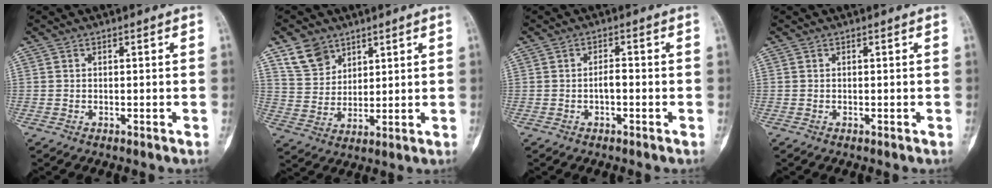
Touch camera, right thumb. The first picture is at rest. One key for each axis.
{"total": 7.8, "fx": 5.1, "fy": 5.4, "fz": 2.4, "tx": -0.022, "ty": -0.025, "tz": 0.107}
{"total": 2.2, "fx": -0.6, "fy": 1.0, "fz": 1.8, "tx": -0.025, "ty": 0.010, "tz": -0.013}
{"total": 0.0}